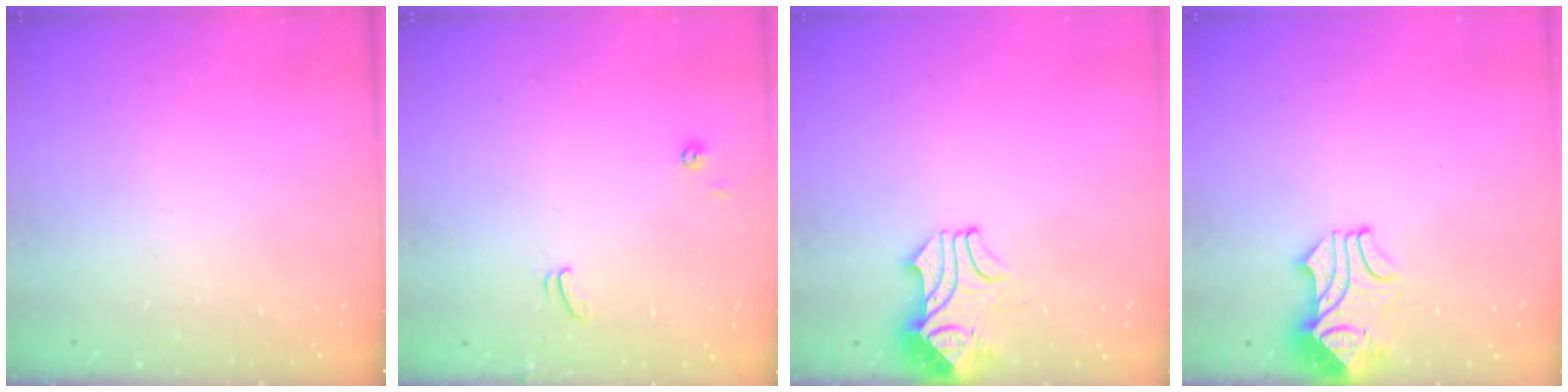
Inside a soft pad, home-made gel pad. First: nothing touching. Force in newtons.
{"total": 0.9, "press": 0.8, "slide": 0.4}
{"total": 2.5, "press": 2.3, "slide": 1.0}
{"total": 2.4, "press": 2.2, "slide": 0.9}